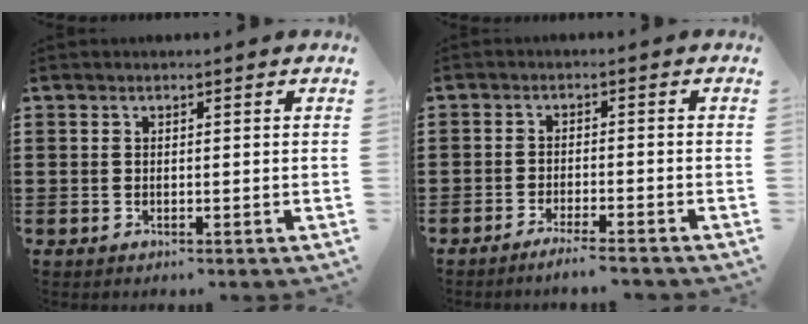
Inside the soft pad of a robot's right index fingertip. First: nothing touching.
{"total": 2.7, "force": [-2.5, -0.2, 0.9], "torque": [-0.016, -0.001, -0.049]}